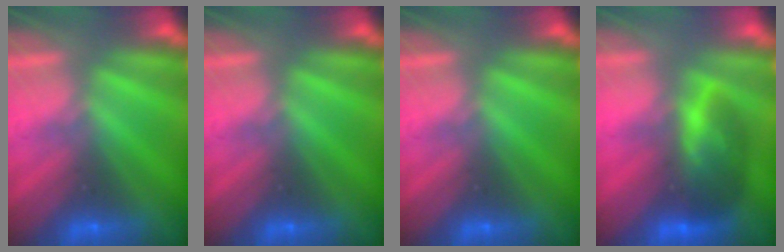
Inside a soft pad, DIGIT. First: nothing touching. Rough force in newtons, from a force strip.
{"total": 0.0}
{"total": 0.0}
{"total": 9.0}